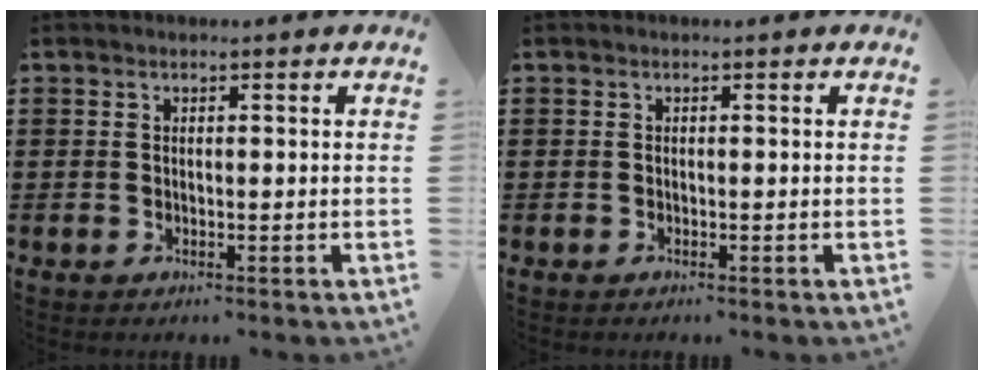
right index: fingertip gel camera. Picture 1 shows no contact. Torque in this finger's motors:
{"motor_torque": [-0.02, -0.03, -0.02, -0.02]}